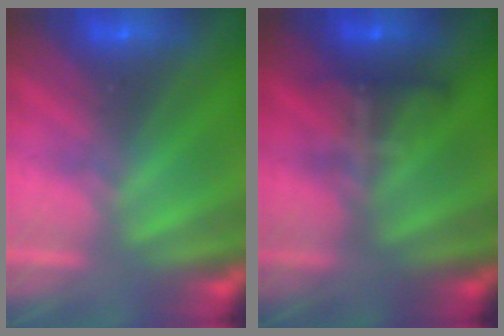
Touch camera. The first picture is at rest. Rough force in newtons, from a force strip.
{"total": 8.1}